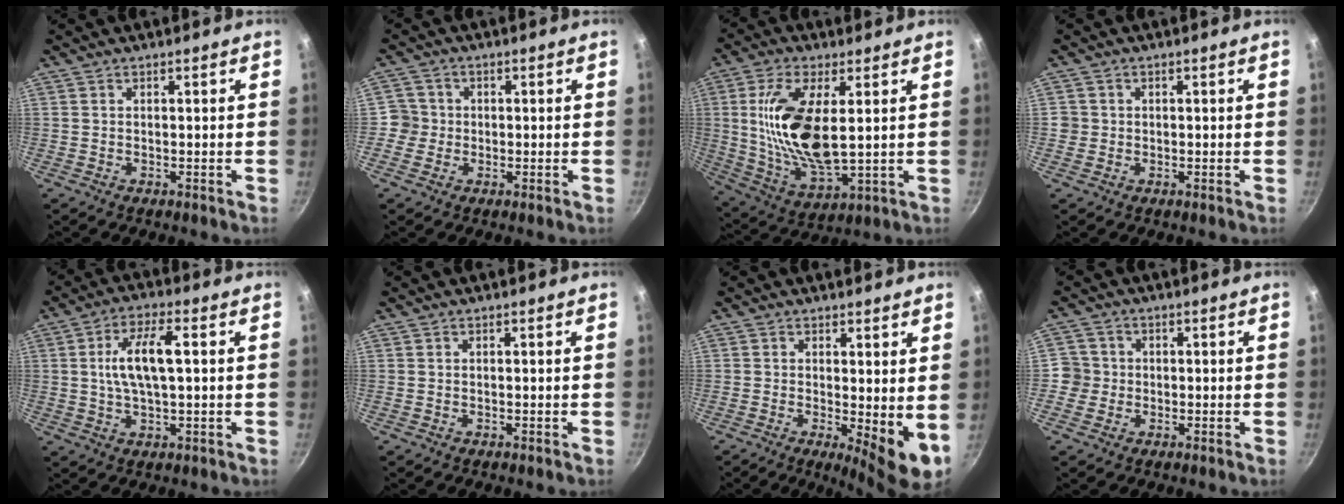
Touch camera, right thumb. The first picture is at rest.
{"total": 3.6, "force": [-0.5, 3.6, 0.2], "torque": [0.022, 0.010, -0.018]}
{"total": 16.7, "force": [2.4, 7.1, 15.0], "torque": [-0.297, -0.022, 0.055]}
{"total": 1.9, "force": [-0.1, 1.9, 0.2], "torque": [0.009, 0.006, -0.003]}
{"total": 9.4, "force": [1.0, 4.0, 8.4], "torque": [-0.159, 0.013, 0.017]}
{"total": 0.0}
{"total": 7.9, "force": [-0.3, 2.6, 7.4], "torque": [-0.100, -0.019, 0.003]}
{"total": 3.8, "force": [-0.5, 3.7, 0.1], "torque": [0.024, 0.010, -0.018]}